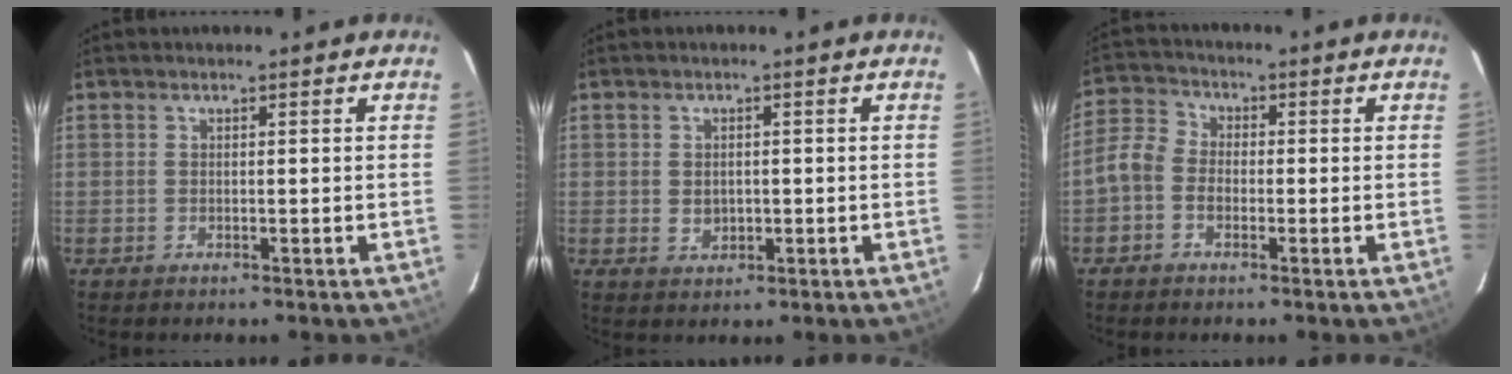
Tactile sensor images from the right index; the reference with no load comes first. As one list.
[{"total": 2.7, "force": [-0.2, 2.3, 1.5], "torque": [-0.023, -0.001, 0.001]}, {"total": 5.2, "force": [-1.8, 4.0, 2.8], "torque": [-0.067, 0.018, -0.045]}]